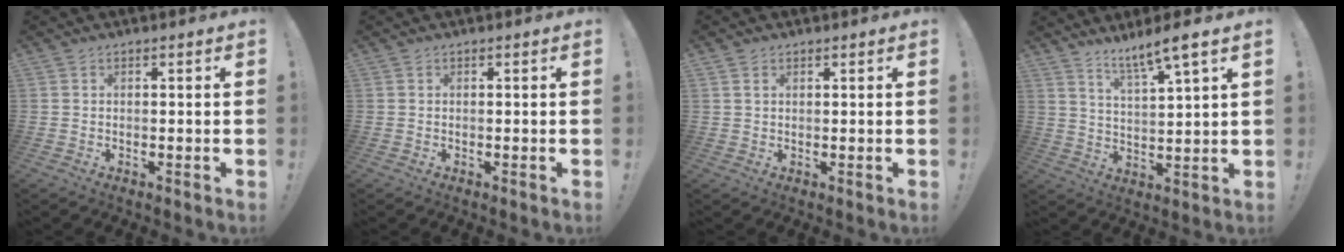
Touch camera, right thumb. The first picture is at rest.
{"total": 0.0}
{"total": 1.2, "force": [0.8, 0.7, 0.6], "torque": [-0.010, 0.001, 0.014]}
{"total": 7.7, "force": [6.2, -0.4, 4.5], "torque": [-0.074, -0.043, 0.101]}